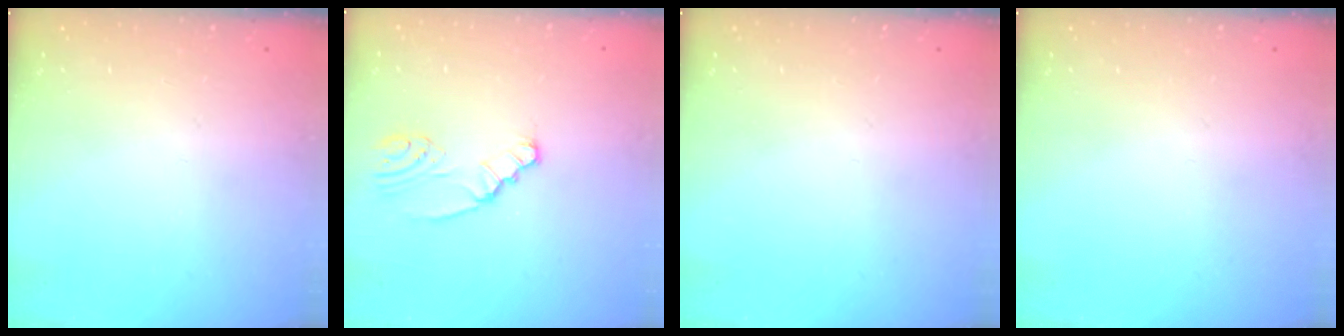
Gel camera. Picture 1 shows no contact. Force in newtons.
{"total": 2.2, "press": 2.2, "slide": 0.1}
{"total": 0.0}
{"total": 0.0}